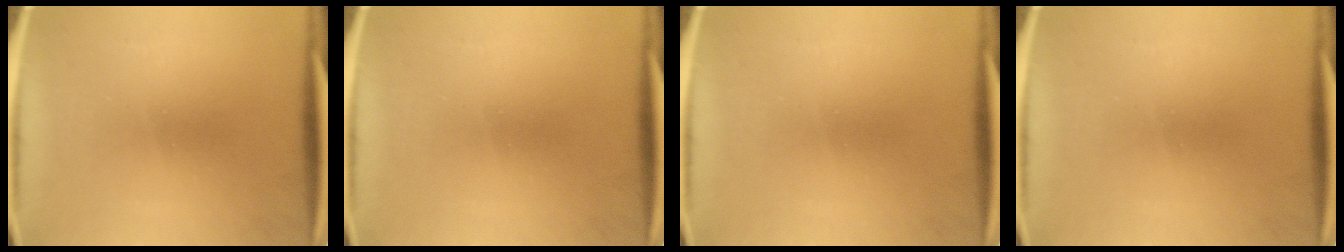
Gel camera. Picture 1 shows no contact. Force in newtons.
{"total": 0.0}
{"total": 0.0}
{"total": 0.0}